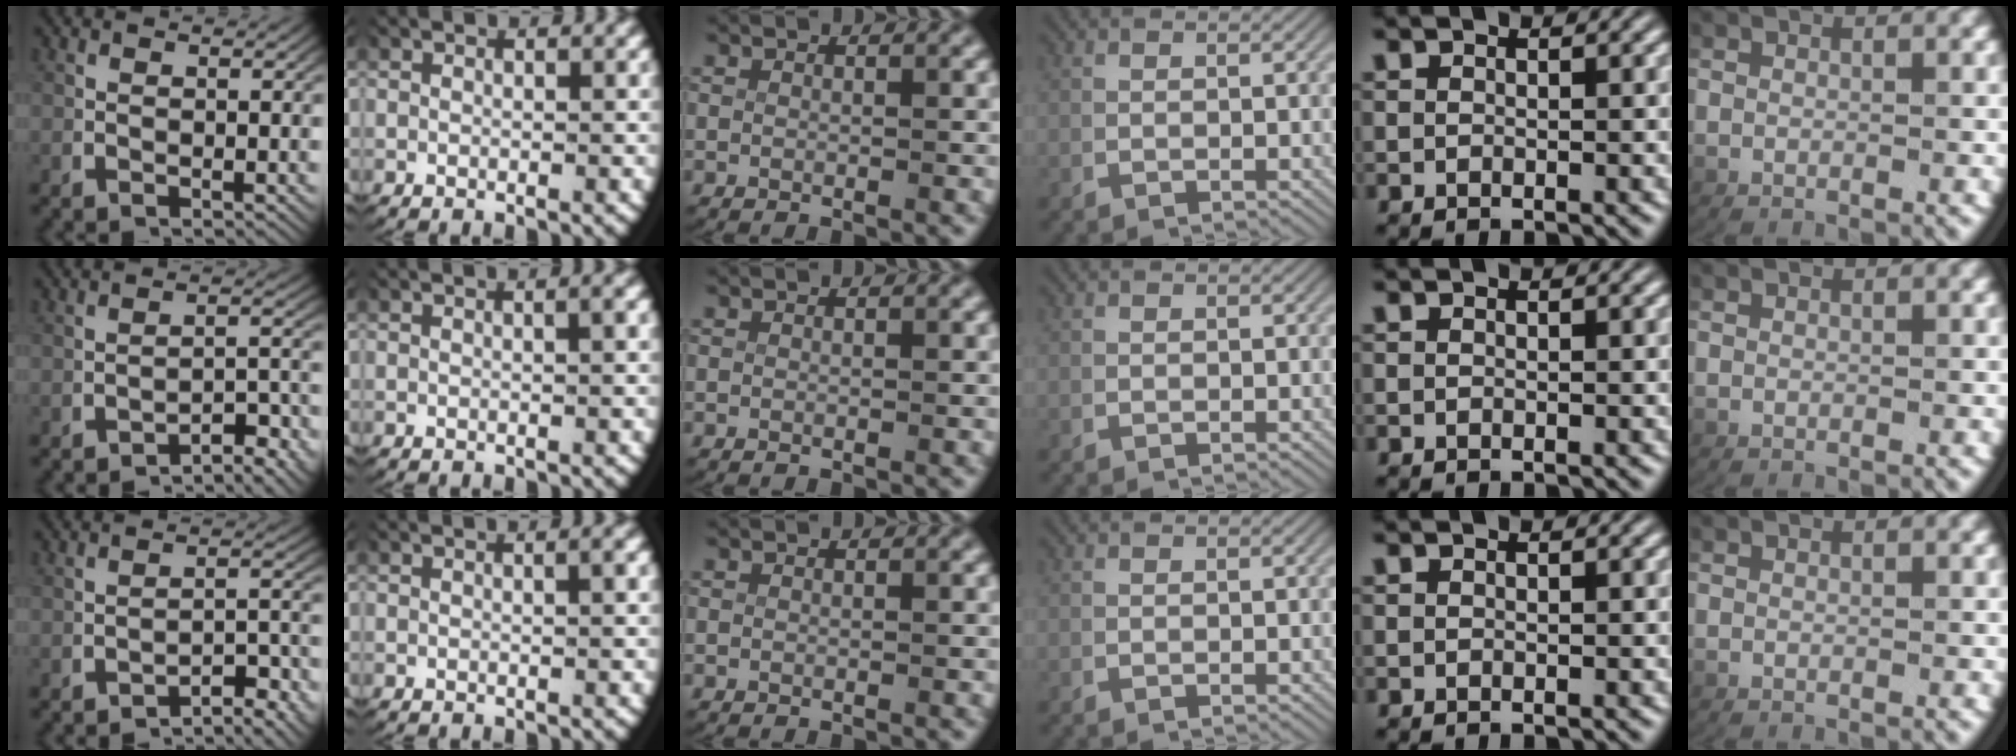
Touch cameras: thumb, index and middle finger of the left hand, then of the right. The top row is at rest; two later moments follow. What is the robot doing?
{"motion": "lift_and_place", "object": "map"}